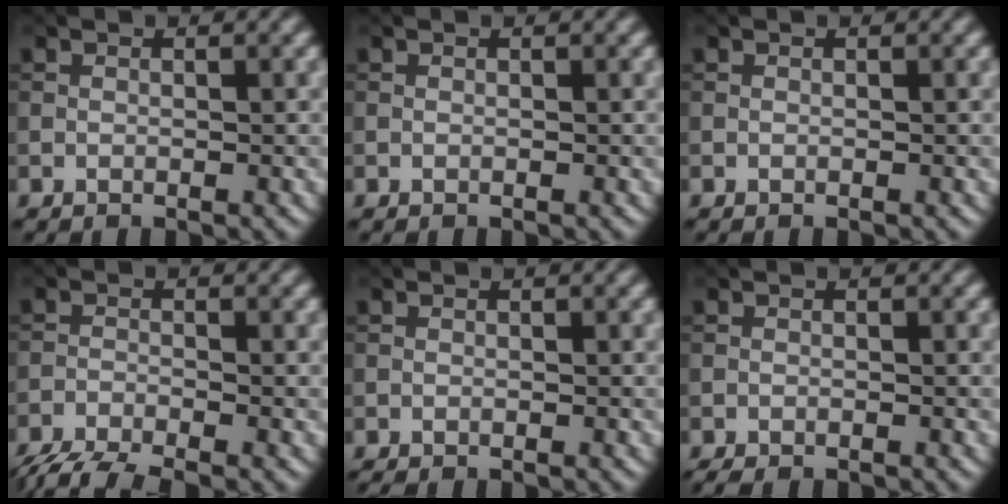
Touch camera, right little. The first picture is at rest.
{"total": 0.0}
{"total": 0.0}
{"total": 5.7, "force": [-5.1, 1.0, 2.5], "torque": [-0.054, -0.028, -0.093]}
{"total": 0.5, "force": [-0.5, 0.0, 0.1], "torque": [0.000, -0.001, -0.010]}
{"total": 1.3, "force": [-1.2, 0.2, 0.4], "torque": [-0.007, -0.003, -0.022]}